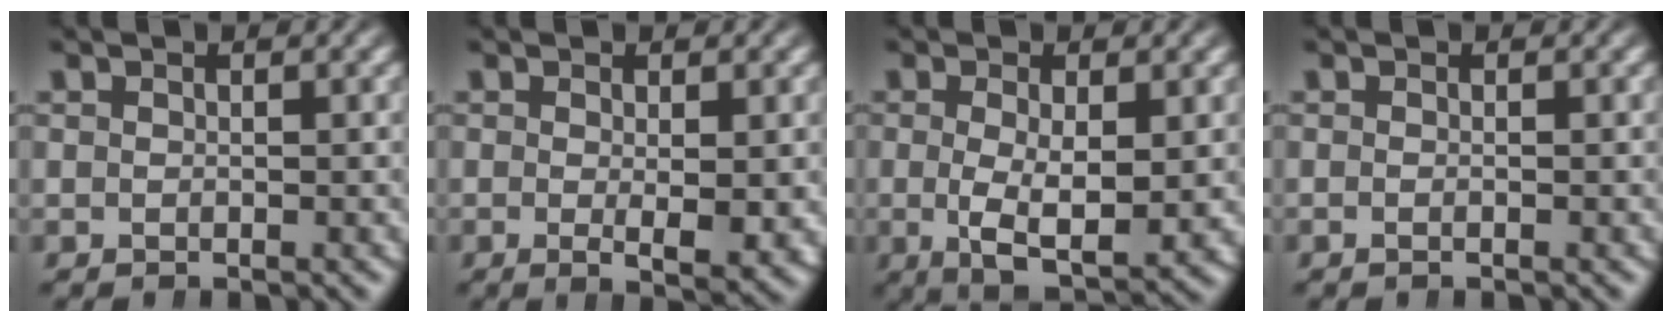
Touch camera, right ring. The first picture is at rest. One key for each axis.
{"total": 2.9, "fx": -0.4, "fy": 0.6, "fz": 2.8, "tx": -0.048, "ty": -0.021, "tz": -0.001}
{"total": 6.3, "fx": -1.8, "fy": 3.0, "fz": 5.3, "tx": -0.098, "ty": -0.041, "tz": -0.012}
{"total": 0.6, "fx": -0.5, "fy": 0.0, "fz": 0.3, "tx": -0.009, "ty": -0.003, "tz": -0.009}